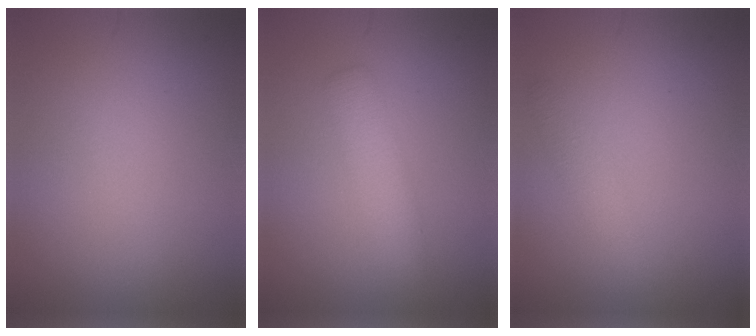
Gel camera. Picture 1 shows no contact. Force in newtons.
{"total": 2.4, "press": 2.4, "slide": 0.0}
{"total": 1.6, "press": 1.6, "slide": 0.1}